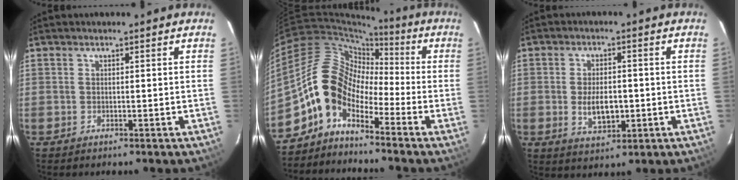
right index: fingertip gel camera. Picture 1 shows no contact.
{"total": 9.6, "force": [-4.7, 5.9, 5.9], "torque": [-0.094, 0.022, -0.109]}
{"total": 6.8, "force": [-1.1, 3.6, 5.7], "torque": [-0.108, -0.007, -0.011]}